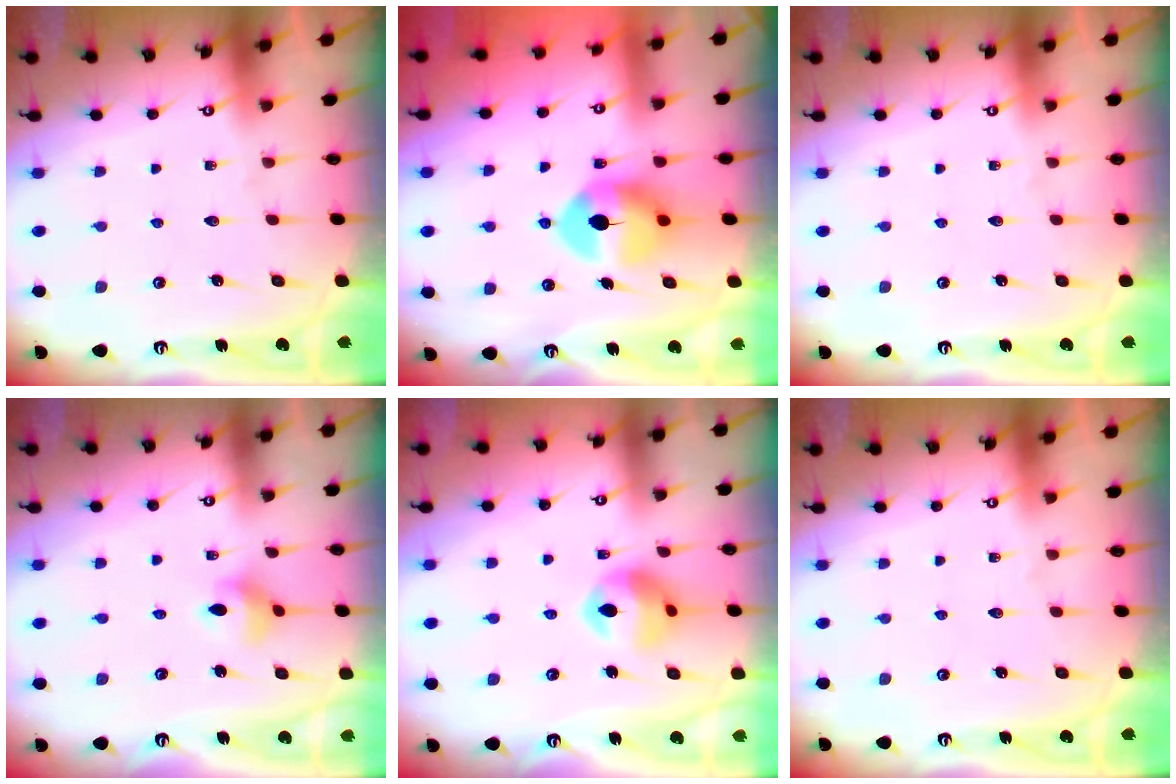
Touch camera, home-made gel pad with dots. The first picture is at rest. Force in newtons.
{"total": 9.6, "press": 9.5, "slide": 1.4}
{"total": 0.0}
{"total": 5.7, "press": 5.4, "slide": 1.8}
{"total": 11.8, "press": 11.7, "slide": 1.0}
{"total": 0.0}